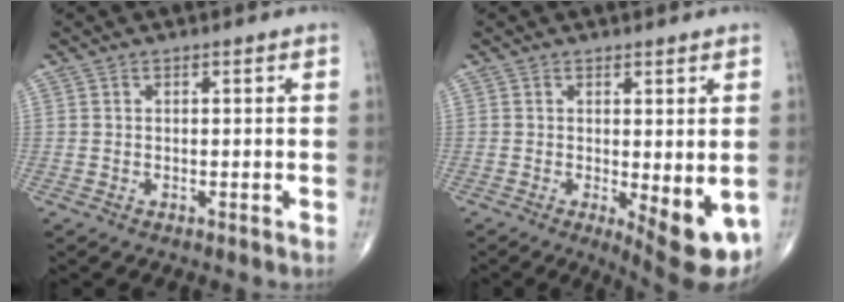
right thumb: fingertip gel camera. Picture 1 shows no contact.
{"total": 9.4, "force": [-2.2, 3.0, 8.7], "torque": [-0.105, -0.022, -0.021]}